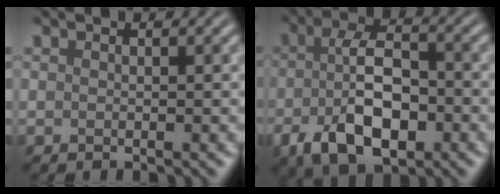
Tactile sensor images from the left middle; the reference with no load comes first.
{"total": 7.9, "force": [-2.7, 3.7, 6.4], "torque": [-0.127, 0.000, -0.053]}